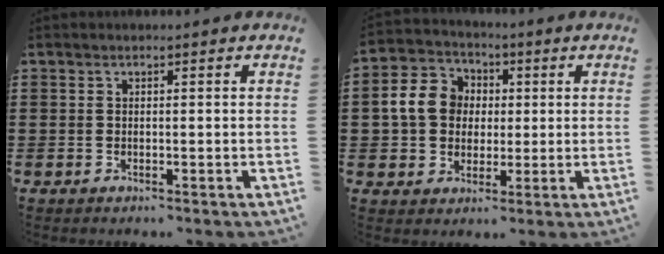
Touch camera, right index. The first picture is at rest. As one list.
[{"total": 8.5, "force": [0.7, 7.5, 3.9], "torque": [-0.114, 0.016, 0.007]}]